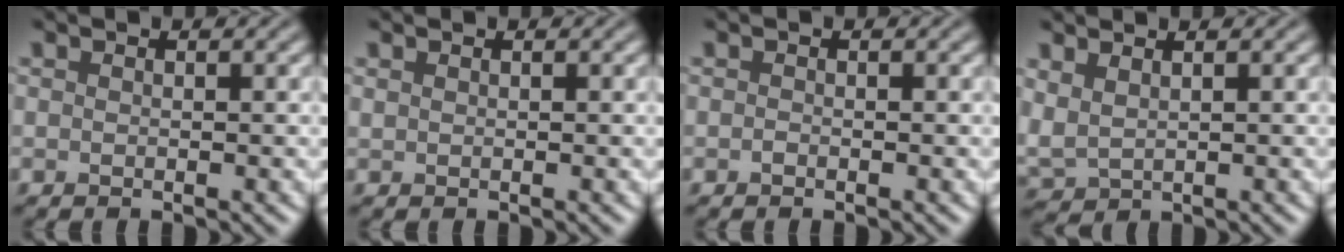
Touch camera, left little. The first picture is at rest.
{"total": 0.0}
{"total": 0.0}
{"total": 2.2, "force": [1.4, 1.1, 1.3], "torque": [-0.035, 0.001, 0.038]}